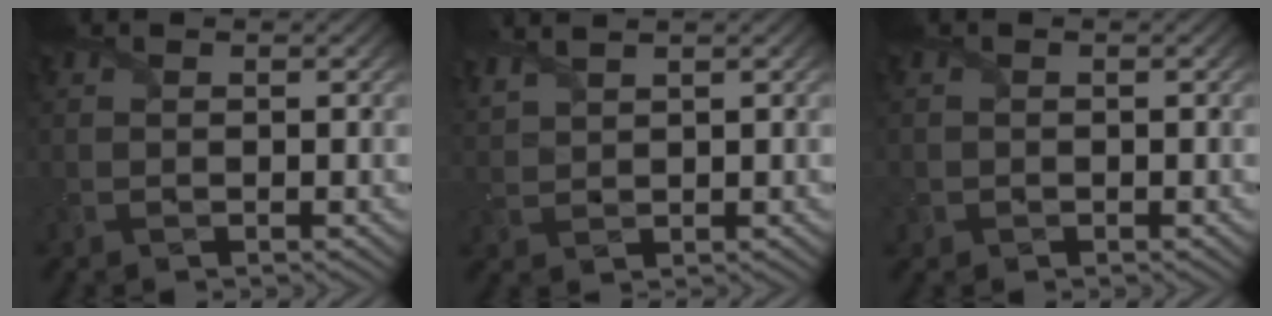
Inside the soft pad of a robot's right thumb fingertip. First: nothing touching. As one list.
[{"total": 2.7, "force": [2.4, 0.4, 1.1], "torque": [-0.037, 0.006, 0.053]}, {"total": 0.9, "force": [-0.2, 0.9, -0.1], "torque": [0.000, -0.005, -0.007]}]